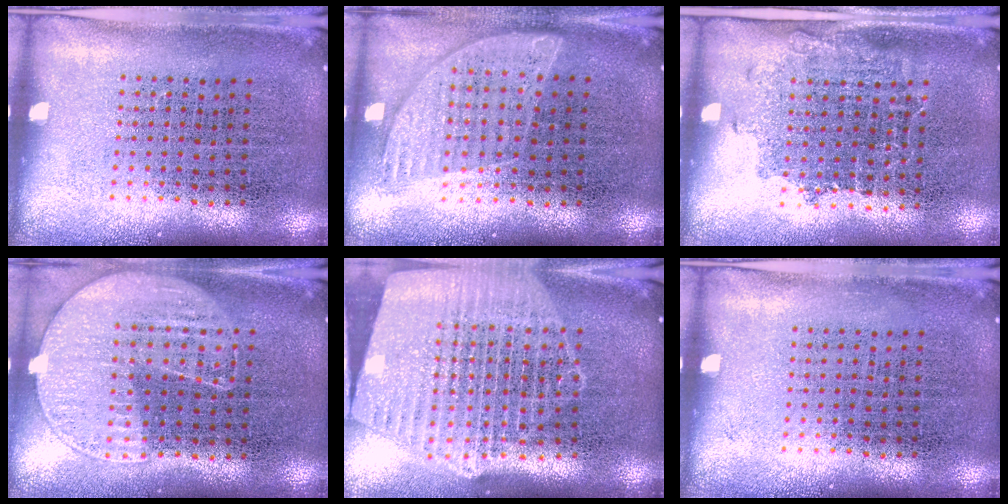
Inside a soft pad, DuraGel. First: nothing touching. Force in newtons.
{"total": 0.8, "press": 0.8, "slide": 0.3}
{"total": 1.1, "press": 0.9, "slide": 0.6}
{"total": 1.1, "press": 1.0, "slide": 0.6}
{"total": 2.6, "press": 2.2, "slide": 1.3}
{"total": 0.0}